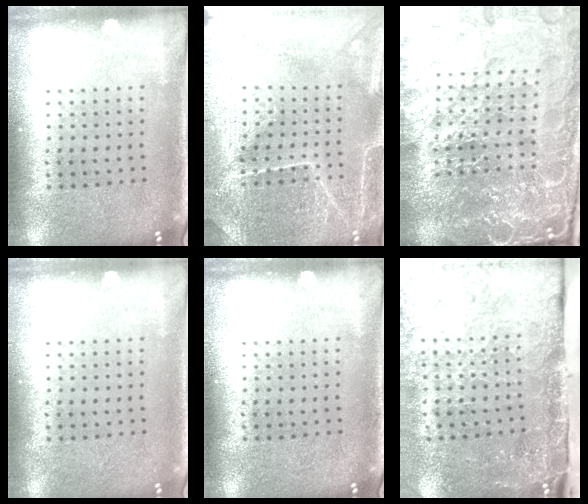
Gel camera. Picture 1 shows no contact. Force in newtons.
{"total": 4.1, "press": 4.0, "slide": 1.1}
{"total": 6.9, "press": 6.0, "slide": 3.2}
{"total": 0.0}
{"total": 0.0}
{"total": 5.1, "press": 4.2, "slide": 3.0}